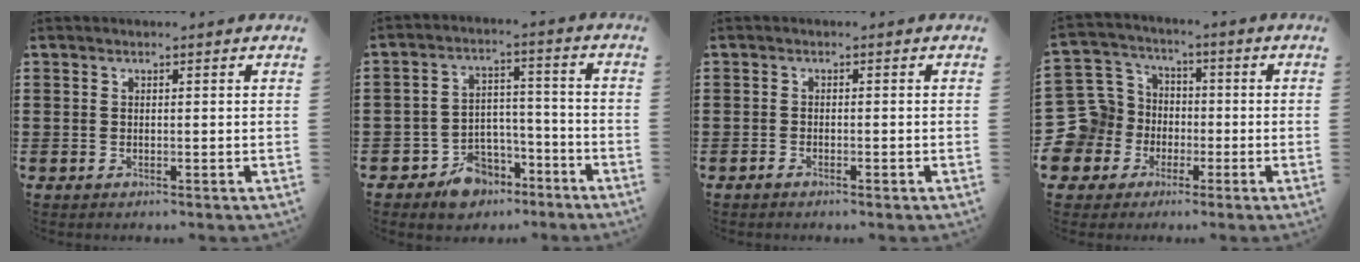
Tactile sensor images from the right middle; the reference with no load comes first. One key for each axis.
{"total": 7.4, "fx": -6.2, "fy": 3.8, "fz": 1.3, "tx": -0.024, "ty": 0.037, "tz": -0.119}
{"total": 0.8, "fx": -0.6, "fy": 0.1, "fz": 0.4, "tx": -0.011, "ty": -0.004, "tz": -0.011}
{"total": 12.4, "fx": -2.1, "fy": 11.8, "fz": 3.3, "tx": -0.148, "ty": 0.002, "tz": -0.033}